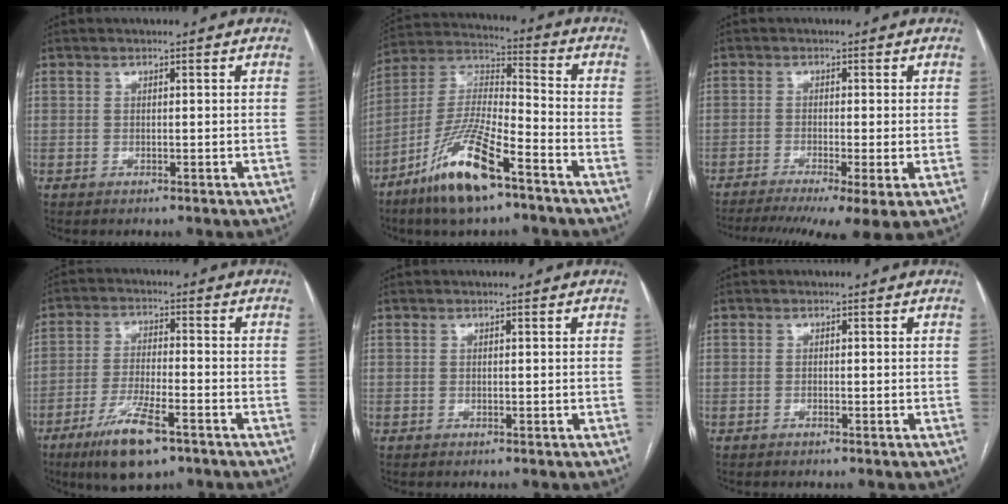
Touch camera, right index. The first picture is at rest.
{"total": 15.3, "force": [-9.3, 3.0, 11.8], "torque": [-0.241, -0.015, -0.174]}
{"total": 11.7, "force": [-7.9, 1.3, 8.5], "torque": [-0.130, -0.016, -0.124]}
{"total": 10.2, "force": [-6.2, 2.2, 7.8], "torque": [-0.148, -0.018, -0.106]}
{"total": 0.0}
{"total": 0.0}